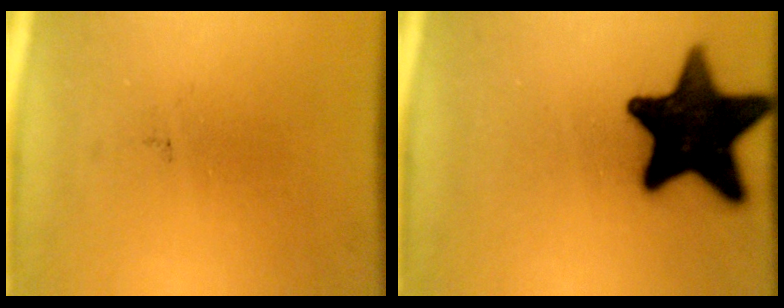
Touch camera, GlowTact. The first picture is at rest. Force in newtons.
{"total": 19.1}